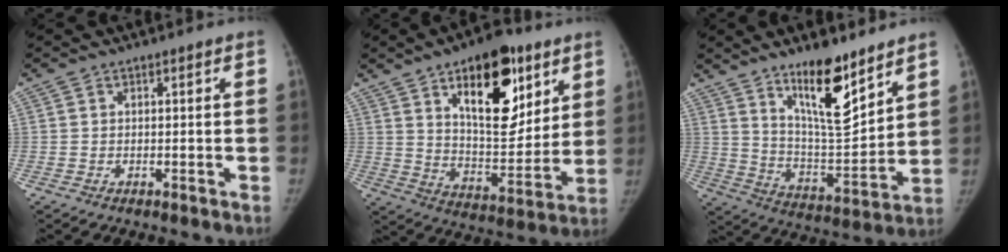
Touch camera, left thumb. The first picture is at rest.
{"total": 21.0, "force": [9.9, 10.2, 15.4], "torque": [-0.168, -0.053, 0.158]}
{"total": 15.1, "force": [10.1, 4.4, 10.2], "torque": [-0.135, -0.083, 0.183]}